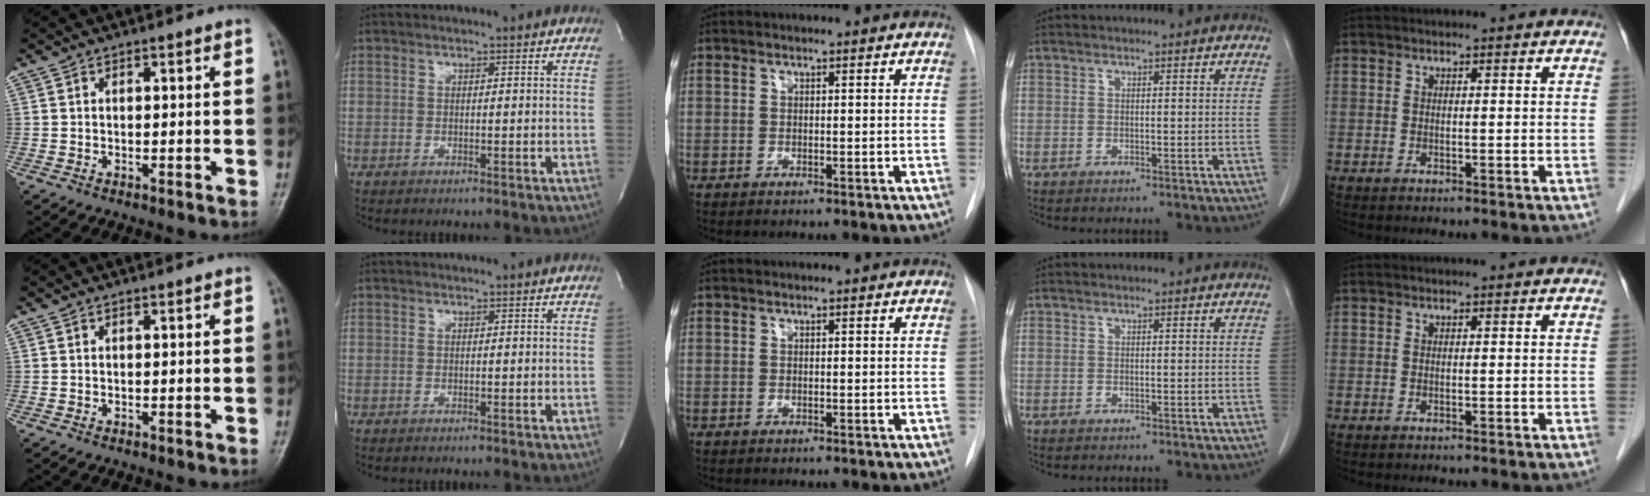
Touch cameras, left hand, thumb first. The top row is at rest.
{}